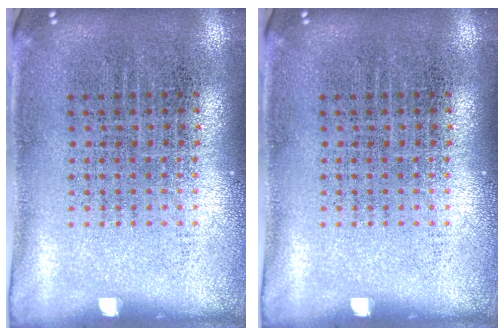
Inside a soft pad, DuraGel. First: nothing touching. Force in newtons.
{"total": 0.0}